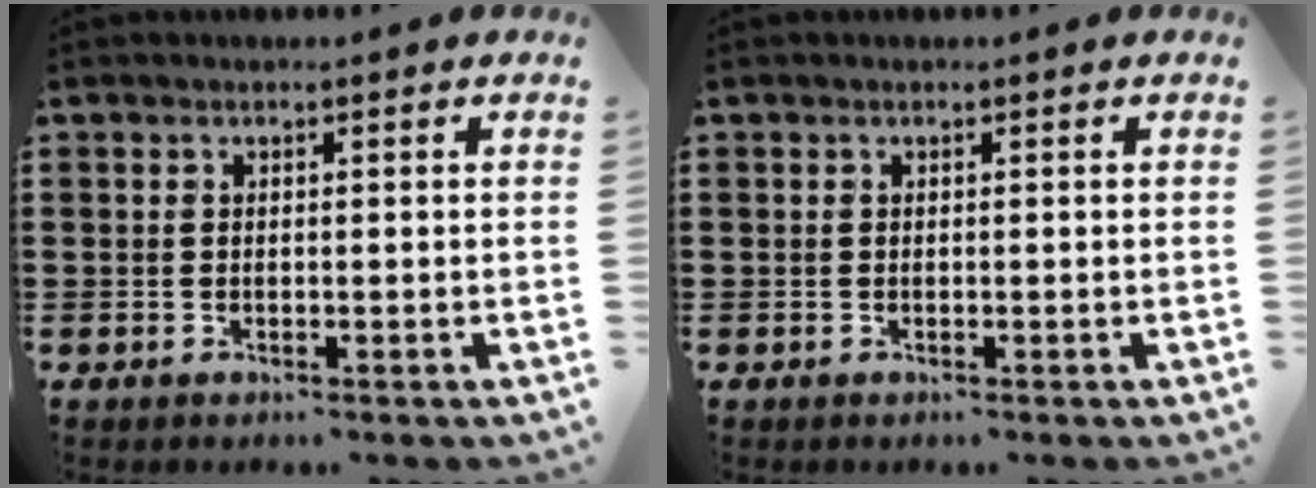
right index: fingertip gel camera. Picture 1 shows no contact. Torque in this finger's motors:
{"motor_torque": [-0.01, 0.91, 0.00, 0.01]}